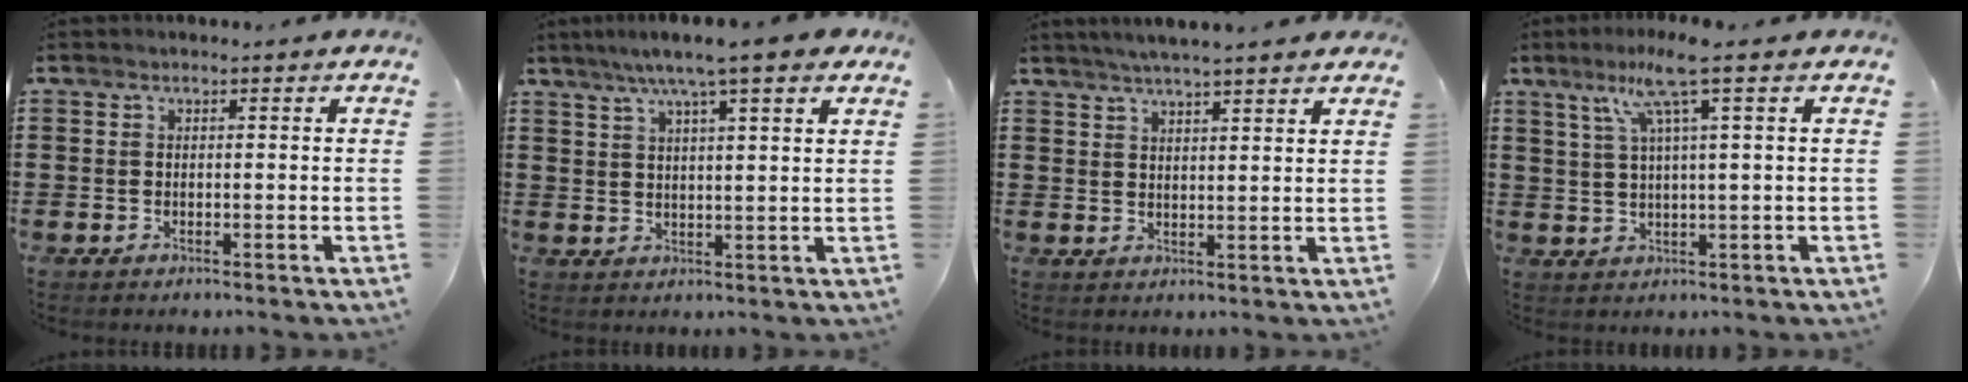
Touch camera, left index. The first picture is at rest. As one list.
[{"total": 6.8, "force": [5.2, 0.5, 4.4], "torque": [-0.099, -0.004, 0.091]}, {"total": 3.4, "force": [3.1, -0.3, 1.4], "torque": [-0.037, -0.007, 0.054]}, {"total": 7.3, "force": [3.6, -0.1, 6.4], "torque": [-0.132, 0.003, 0.060]}]